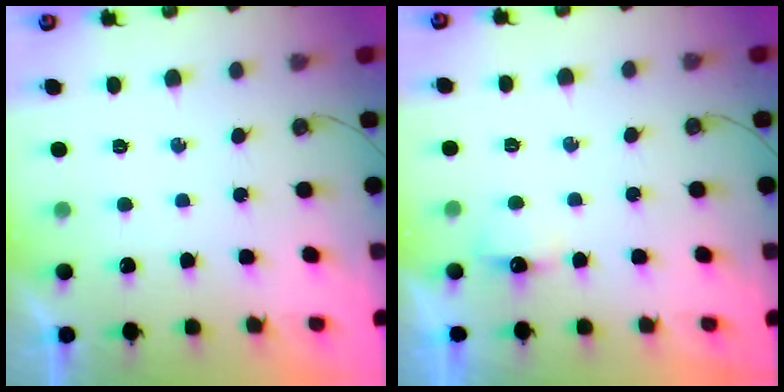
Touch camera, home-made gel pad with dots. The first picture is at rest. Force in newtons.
{"total": 3.8, "press": 3.7, "slide": 0.7}